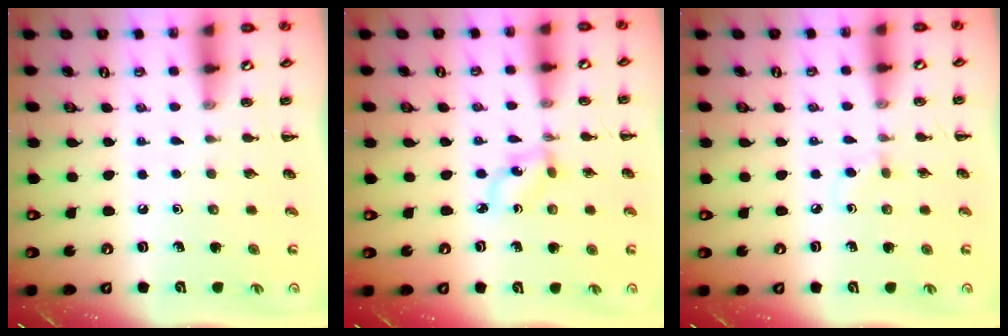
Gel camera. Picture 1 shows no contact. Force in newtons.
{"total": 1.8, "press": 1.7, "slide": 0.5}
{"total": 2.7, "press": 2.5, "slide": 0.9}